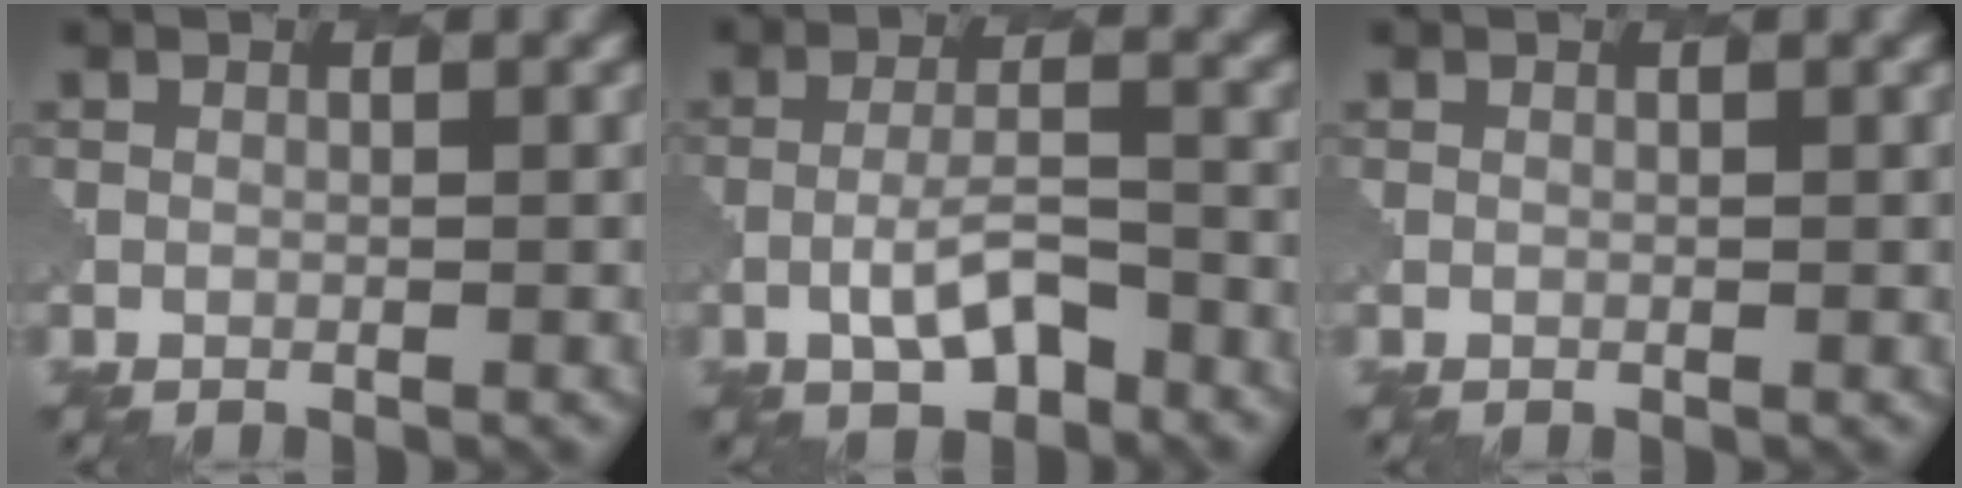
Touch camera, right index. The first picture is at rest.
{"total": 3.8, "force": [-1.7, 1.5, 3.1], "torque": [-0.060, 0.002, -0.031]}
{"total": 0.0}